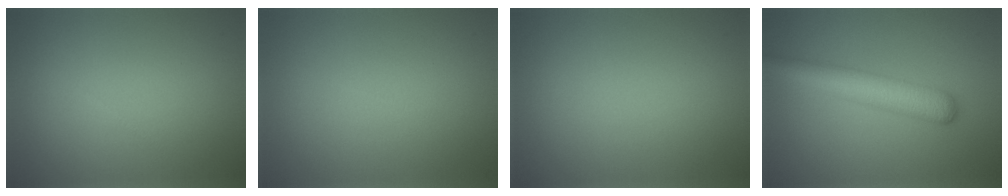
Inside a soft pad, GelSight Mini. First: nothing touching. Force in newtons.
{"total": 0.0}
{"total": 0.0}
{"total": 5.5, "press": 5.5, "slide": 0.2}